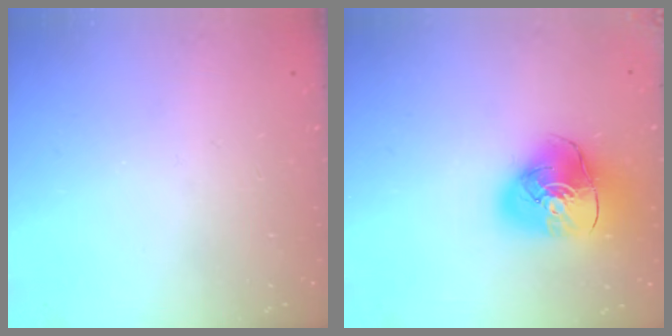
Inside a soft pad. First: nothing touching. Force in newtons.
{"total": 14.6, "press": 14.4, "slide": 2.1}